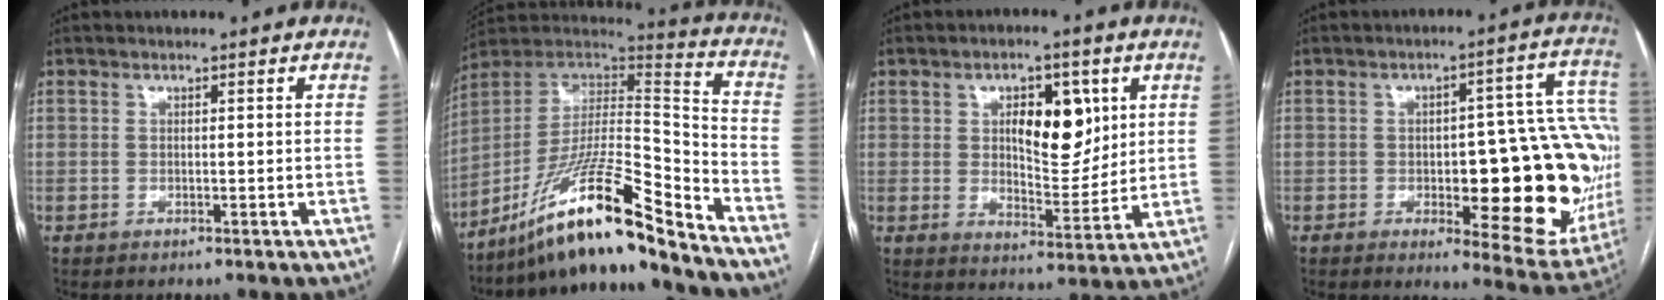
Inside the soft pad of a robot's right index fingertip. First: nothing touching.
{"total": 19.2, "force": [-14.7, 0.6, 12.4], "torque": [-0.232, 0.012, -0.264]}
{"total": 9.9, "force": [3.3, 4.5, 8.2], "torque": [-0.120, 0.004, 0.057]}
{"total": 23.5, "force": [-2.7, 7.8, 22.0], "torque": [-0.189, 0.035, -0.008]}